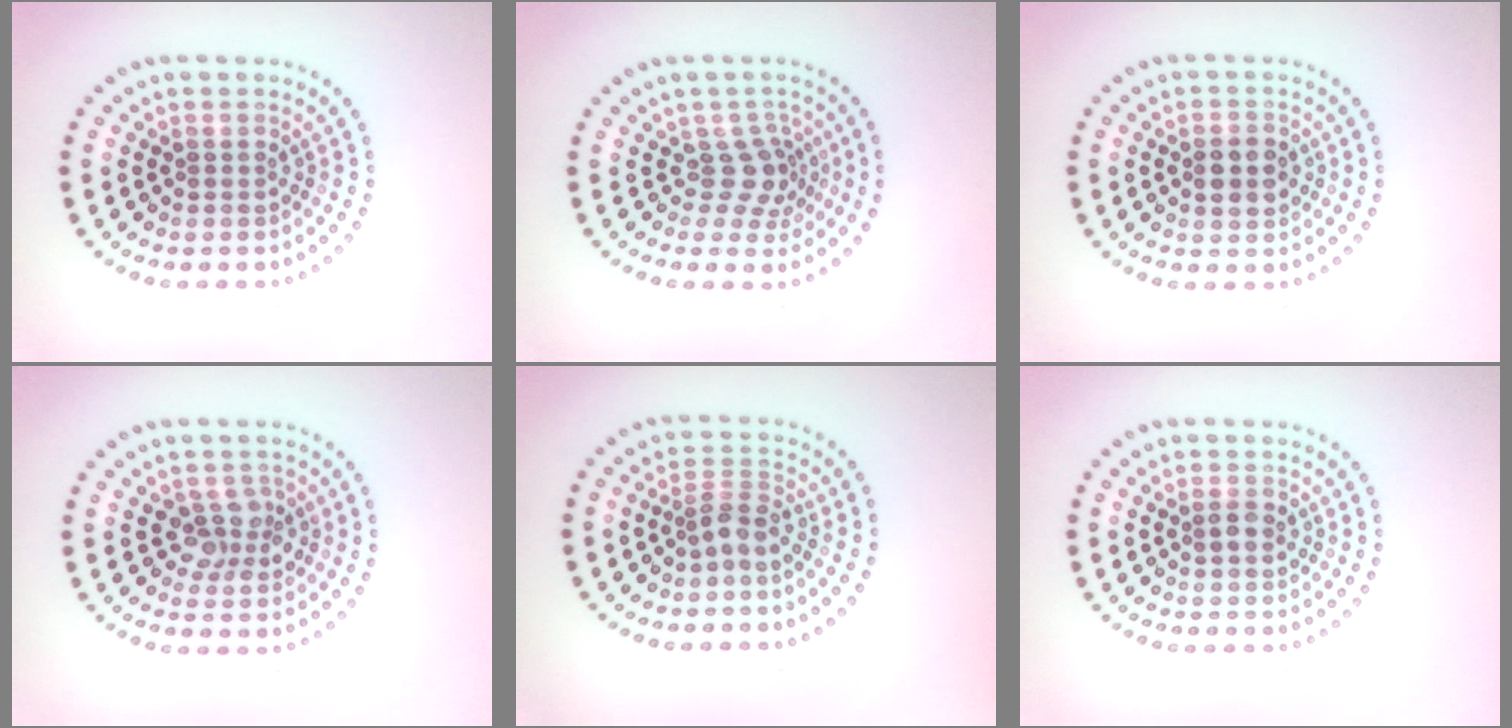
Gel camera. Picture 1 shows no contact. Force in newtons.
{"total": 2.6, "press": 1.8, "slide": 1.9}
{"total": 2.8, "press": 2.8, "slide": 0.2}
{"total": 2.8, "press": 2.8, "slide": 0.7}
{"total": 2.4, "press": 1.7, "slide": 1.7}
{"total": 1.3, "press": 1.3, "slide": 0.1}